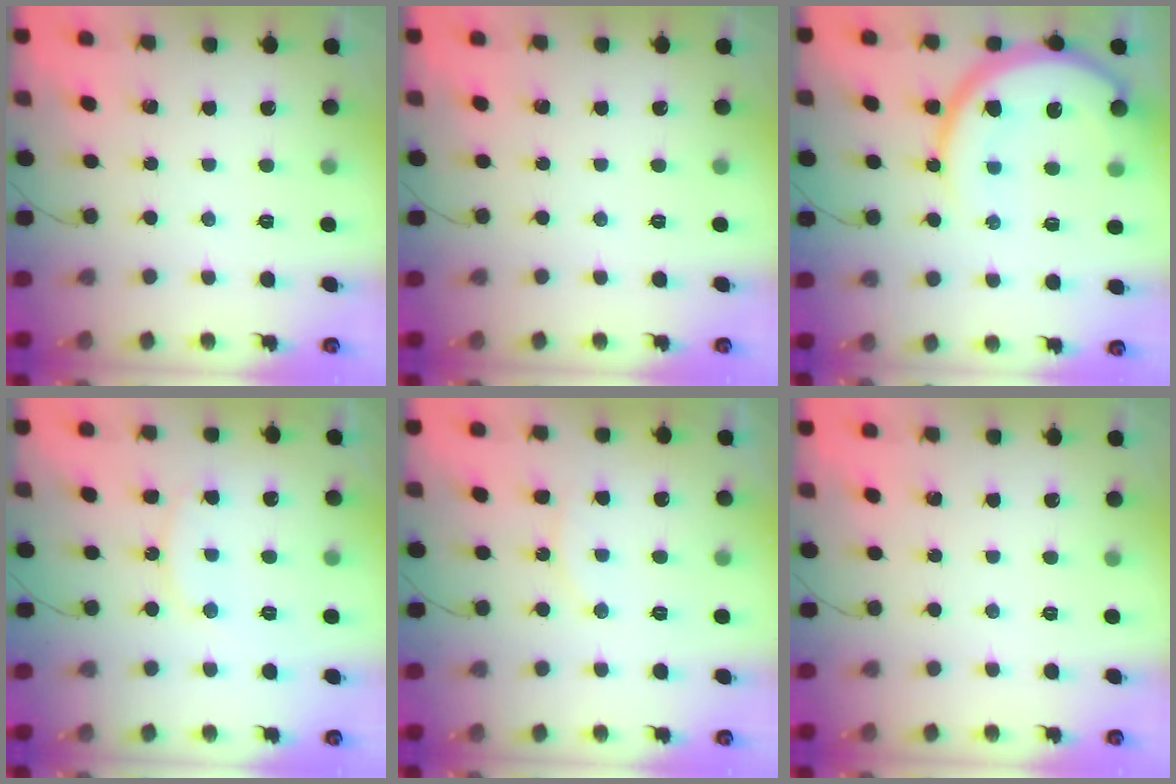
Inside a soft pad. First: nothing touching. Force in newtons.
{"total": 0.0}
{"total": 16.3, "press": 16.2, "slide": 1.9}
{"total": 10.9, "press": 10.9, "slide": 0.9}
{"total": 6.8, "press": 6.8, "slide": 0.5}
{"total": 0.0}